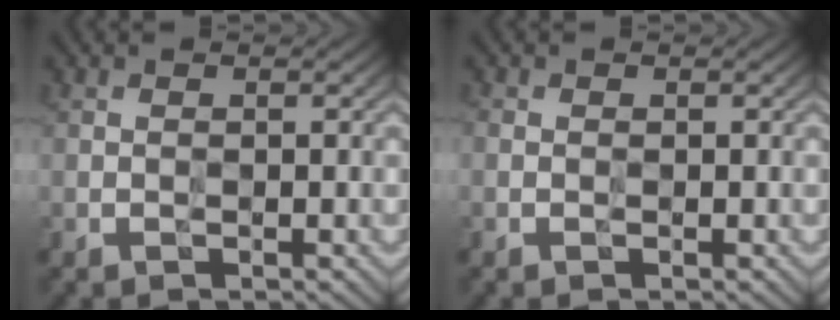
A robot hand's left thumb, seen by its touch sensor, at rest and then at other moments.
{"total": 0.6, "force": [0.1, 0.6, 0.2], "torque": [-0.006, -0.001, 0.000]}